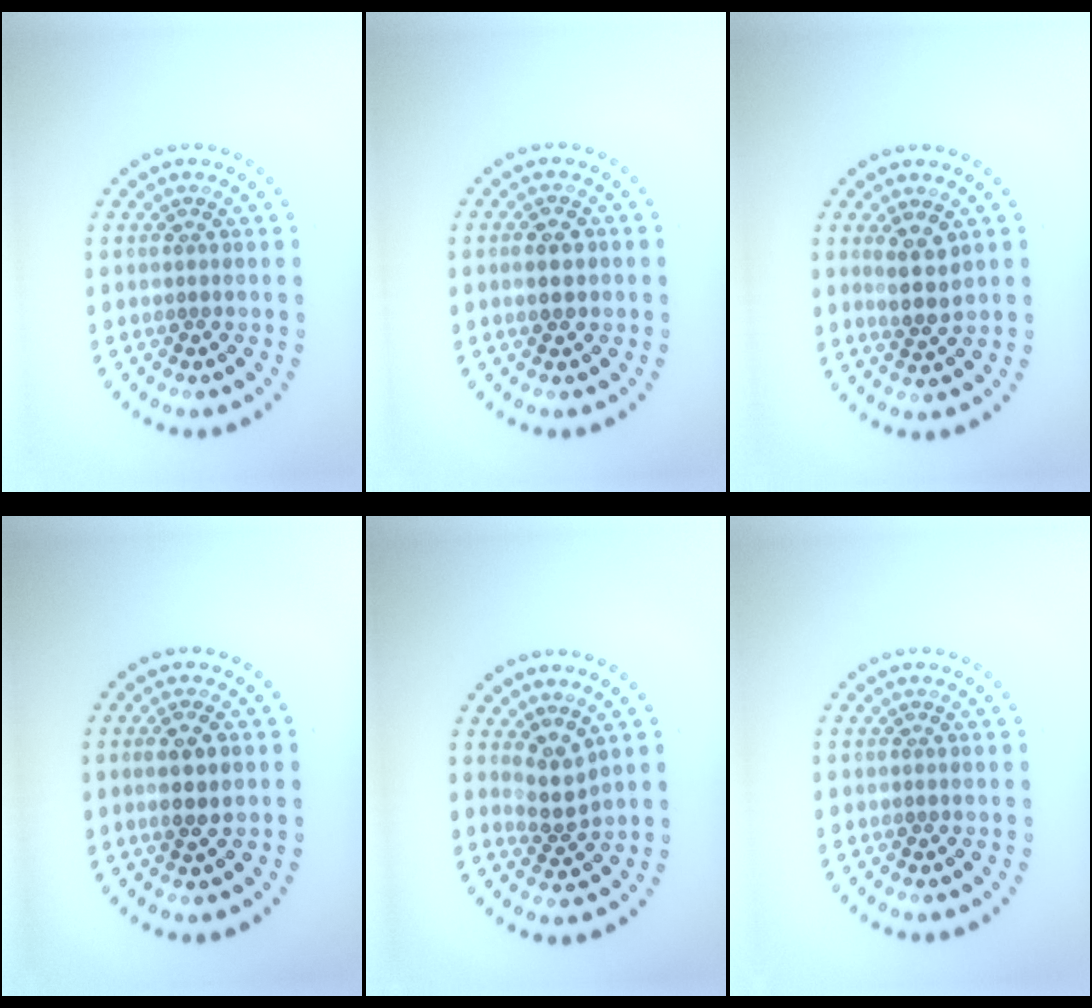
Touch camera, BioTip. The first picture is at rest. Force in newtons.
{"total": 2.2, "press": 2.2, "slide": 0.3}
{"total": 2.6, "press": 2.3, "slide": 1.3}
{"total": 2.0, "press": 1.9, "slide": 0.6}
{"total": 2.4, "press": 1.8, "slide": 1.6}
{"total": 0.0}